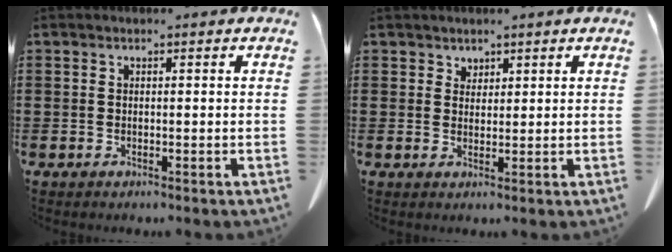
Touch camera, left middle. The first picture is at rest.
{"total": 1.7, "force": [1.6, 0.8, 0.1], "torque": [-0.005, 0.001, 0.032]}